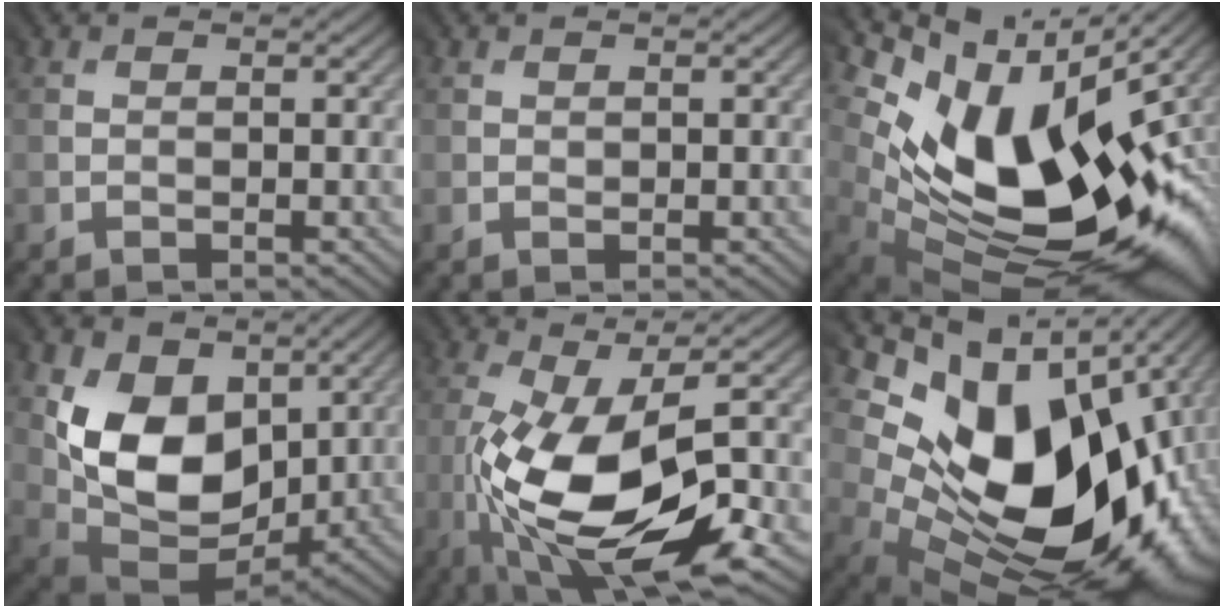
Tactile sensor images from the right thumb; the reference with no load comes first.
{"total": 0.8, "force": [0.5, 0.7, 0.3], "torque": [-0.002, 0.000, 0.010]}
{"total": 15.2, "force": [2.2, 8.8, 12.2], "torque": [-0.191, -0.027, 0.056]}
{"total": 11.6, "force": [3.5, 8.5, 7.0], "torque": [-0.148, -0.008, 0.065]}
{"total": 14.8, "force": [-5.1, 6.0, 12.5], "torque": [-0.256, -0.033, -0.086]}
{"total": 18.0, "force": [1.3, 11.8, 13.5], "torque": [-0.219, -0.038, 0.060]}